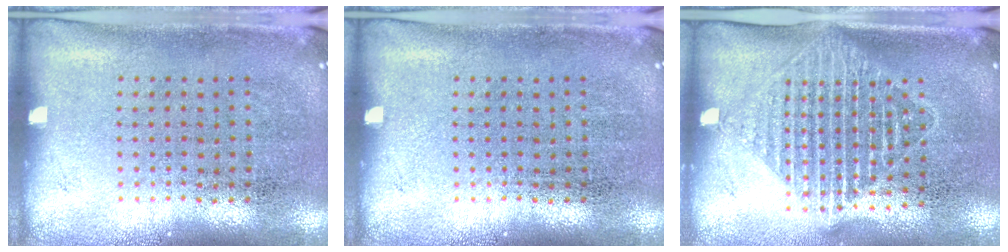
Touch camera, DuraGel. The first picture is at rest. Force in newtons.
{"total": 0.0}
{"total": 1.7, "press": 1.4, "slide": 1.0}